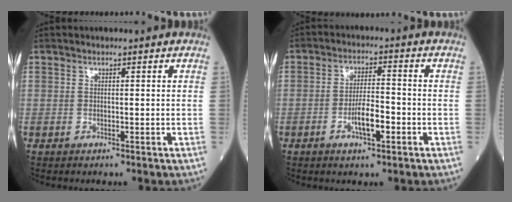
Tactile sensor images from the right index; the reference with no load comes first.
{"total": 5.1, "force": [-2.0, 1.1, 4.5], "torque": [-0.085, 0.003, -0.034]}